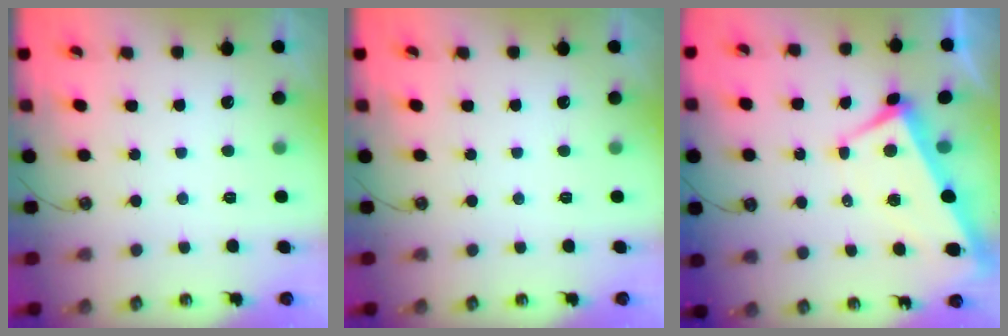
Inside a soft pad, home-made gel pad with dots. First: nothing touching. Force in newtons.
{"total": 0.0}
{"total": 1.4, "press": 0.9, "slide": 1.0}